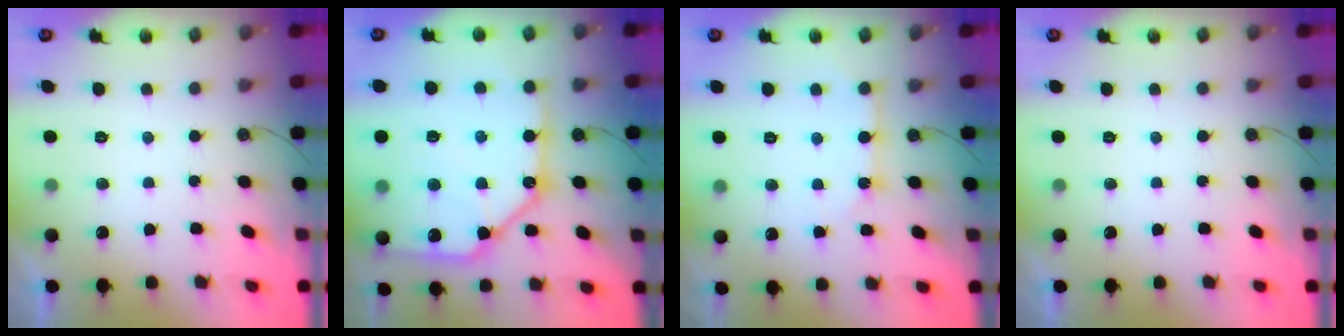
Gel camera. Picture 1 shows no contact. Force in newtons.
{"total": 22.6, "press": 22.5, "slide": 2.6}
{"total": 6.9, "press": 6.9, "slide": 0.6}
{"total": 0.0}